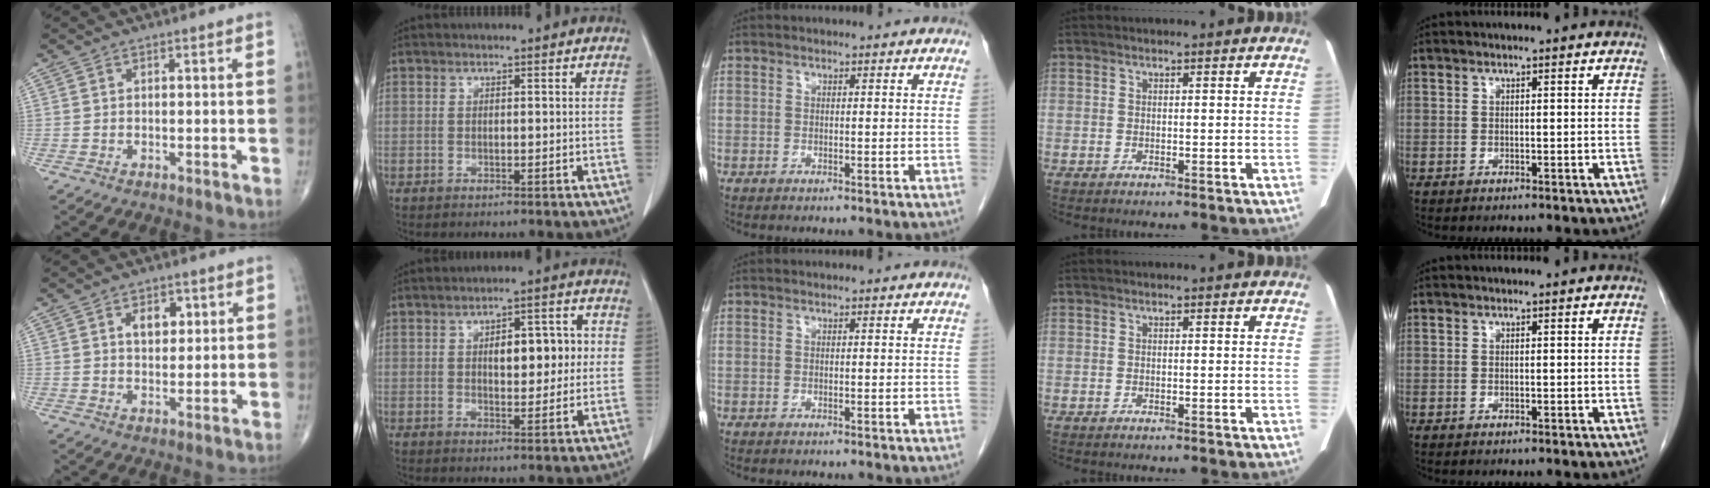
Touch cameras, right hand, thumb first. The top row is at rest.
{"thumb": {"total": 5.1, "force": [1.8, 3.3, 3.5], "torque": [-0.030, -0.007, 0.026]}, "index": {"total": 7.9, "force": [0.9, 3.2, 7.1], "torque": [-0.097, 0.022, 0.018]}}